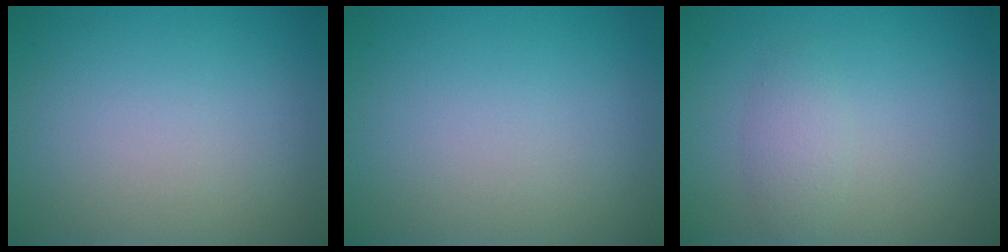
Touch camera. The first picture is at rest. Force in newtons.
{"total": 0.0}
{"total": 1.8, "press": 1.8, "slide": 0.2}